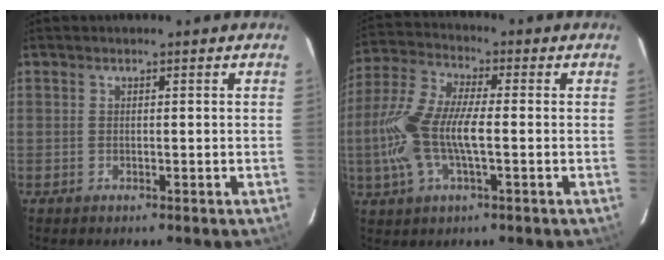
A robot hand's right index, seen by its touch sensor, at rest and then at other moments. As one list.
[{"total": 13.2, "force": [-1.8, 4.8, 12.2], "torque": [-0.269, 0.006, -0.040]}]